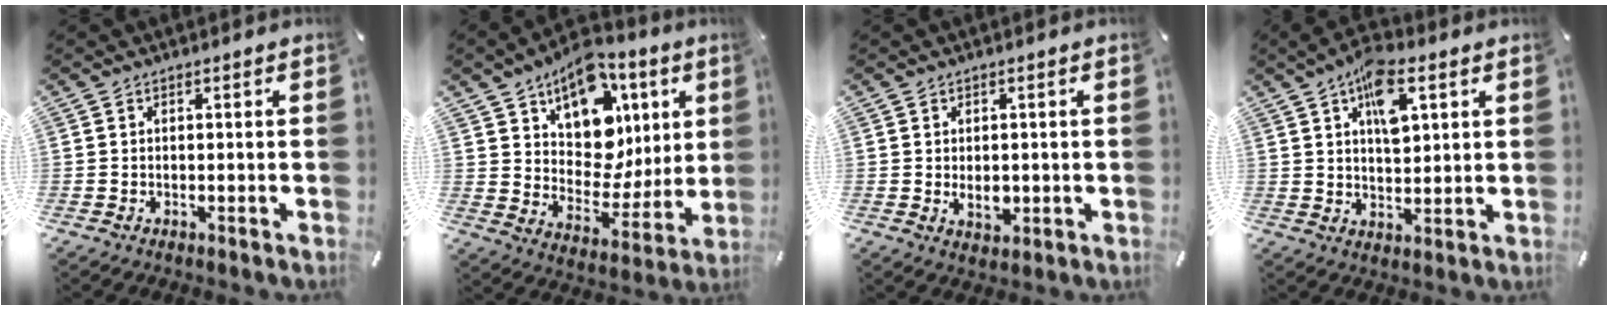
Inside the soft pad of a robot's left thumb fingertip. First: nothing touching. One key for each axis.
{"total": 16.4, "fx": 8.7, "fy": 11.3, "fz": 8.1, "tx": -0.117, "ty": -0.069, "tz": 0.158}
{"total": 3.8, "fx": -0.3, "fy": 2.7, "fz": 2.7, "tx": -0.040, "ty": -0.005, "tz": -0.008}
{"total": 10.5, "fx": 4.7, "fy": 5.4, "fz": 7.8, "tx": -0.120, "ty": -0.008, "tz": 0.080}